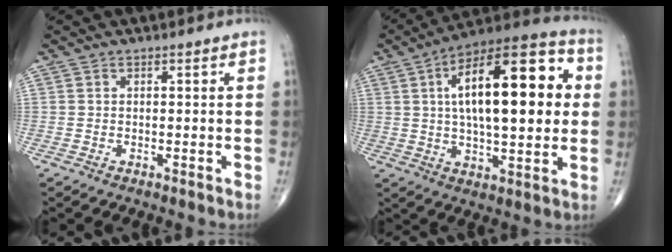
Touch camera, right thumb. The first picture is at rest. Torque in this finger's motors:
{"motor_torque": [-0.57, 2.51, 2.05, 0.48, 0.24]}